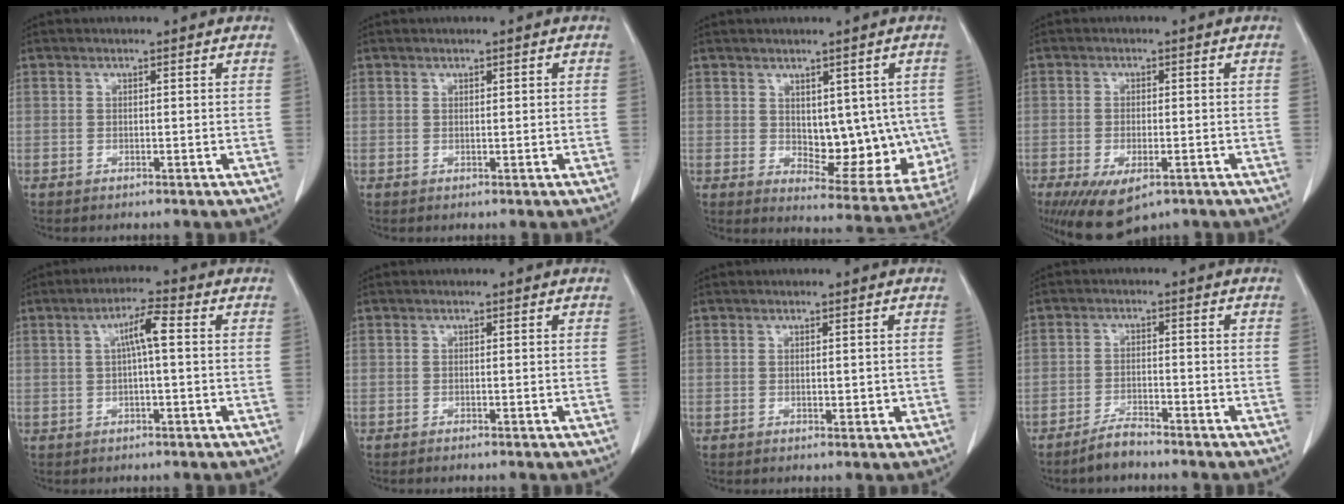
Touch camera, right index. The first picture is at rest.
{"total": 0.5, "force": [0.2, 0.1, 0.5], "torque": [-0.006, 0.001, 0.004]}
{"total": 11.8, "force": [0.6, 6.2, 10.0], "torque": [-0.115, -0.004, 0.029]}
{"total": 8.7, "force": [-5.1, 3.5, 6.1], "torque": [-0.104, -0.017, -0.076]}
{"total": 4.5, "force": [0.7, 0.3, 4.4], "torque": [-0.079, 0.012, 0.010]}
{"total": 0.9, "force": [-0.8, -0.1, 0.5], "torque": [-0.011, -0.001, -0.011]}
{"total": 1.5, "force": [0.0, 0.8, 1.2], "torque": [-0.016, -0.003, 0.005]}
{"total": 3.4, "force": [-3.1, 0.5, 1.3], "torque": [-0.025, -0.004, -0.058]}